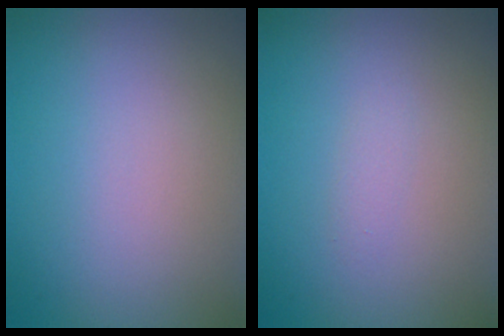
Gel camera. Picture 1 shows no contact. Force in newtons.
{"total": 0.8, "press": 0.8, "slide": 0.0}